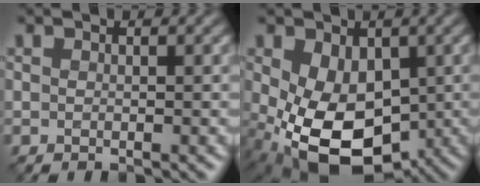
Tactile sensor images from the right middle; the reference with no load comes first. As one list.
[{"total": 9.8, "force": [-1.8, 6.6, 7.0], "torque": [-0.143, -0.035, -0.022]}]